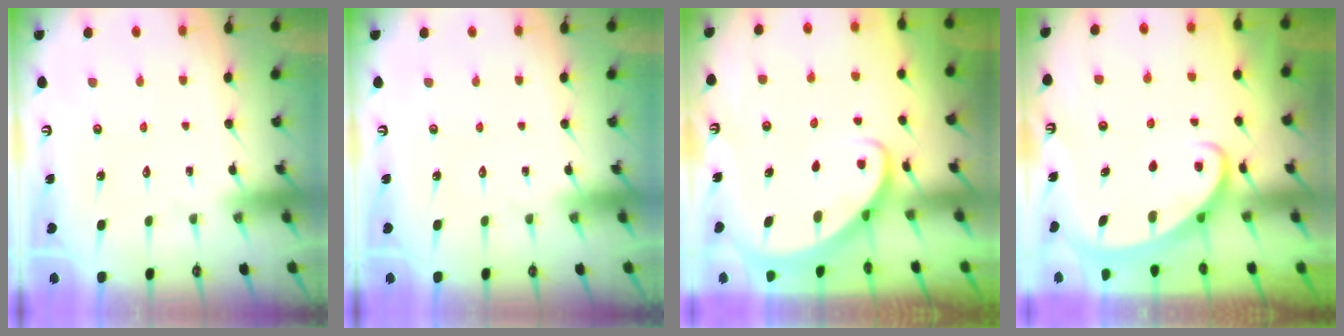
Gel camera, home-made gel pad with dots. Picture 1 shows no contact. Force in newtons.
{"total": 0.0}
{"total": 2.8, "press": 2.8, "slide": 0.3}
{"total": 2.6, "press": 2.6, "slide": 0.3}